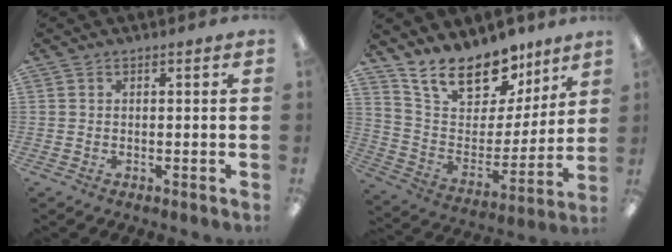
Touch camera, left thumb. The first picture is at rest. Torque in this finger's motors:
{"motor_torque": [0.30, 0.24, 1.36, -1.41, 0.06]}